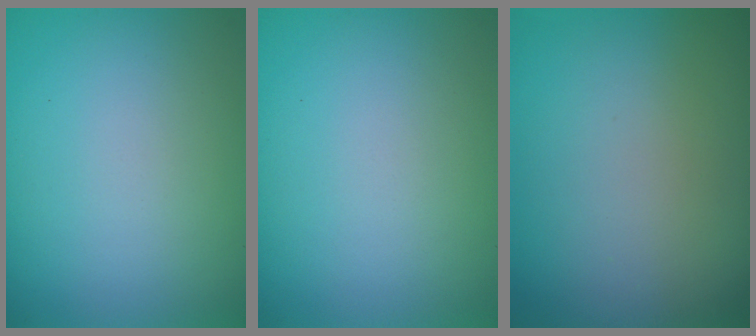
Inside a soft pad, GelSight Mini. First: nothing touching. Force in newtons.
{"total": 0.0}
{"total": 0.0}